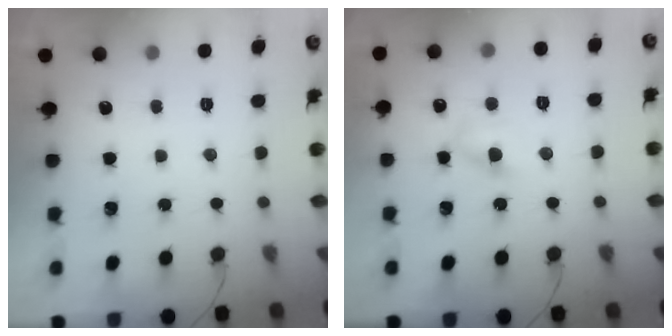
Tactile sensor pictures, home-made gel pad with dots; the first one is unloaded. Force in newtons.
{"total": 5.4, "press": 5.2, "slide": 1.6}